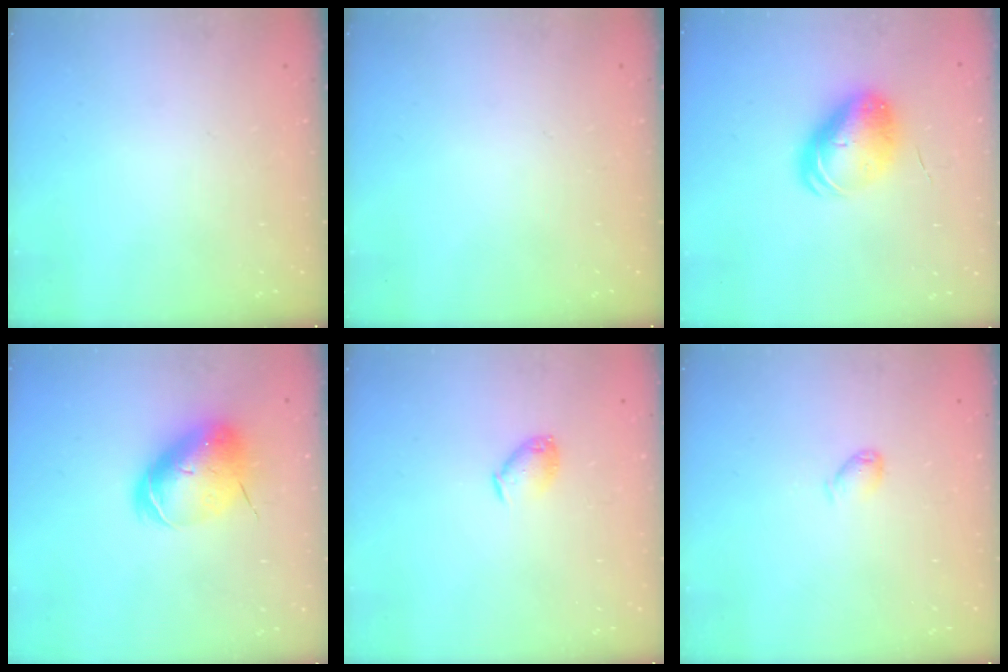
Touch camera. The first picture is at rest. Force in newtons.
{"total": 0.0}
{"total": 10.8, "press": 10.5, "slide": 2.2}
{"total": 10.8, "press": 10.5, "slide": 2.2}
{"total": 6.0, "press": 6.0, "slide": 0.4}
{"total": 3.1, "press": 3.1, "slide": 0.4}